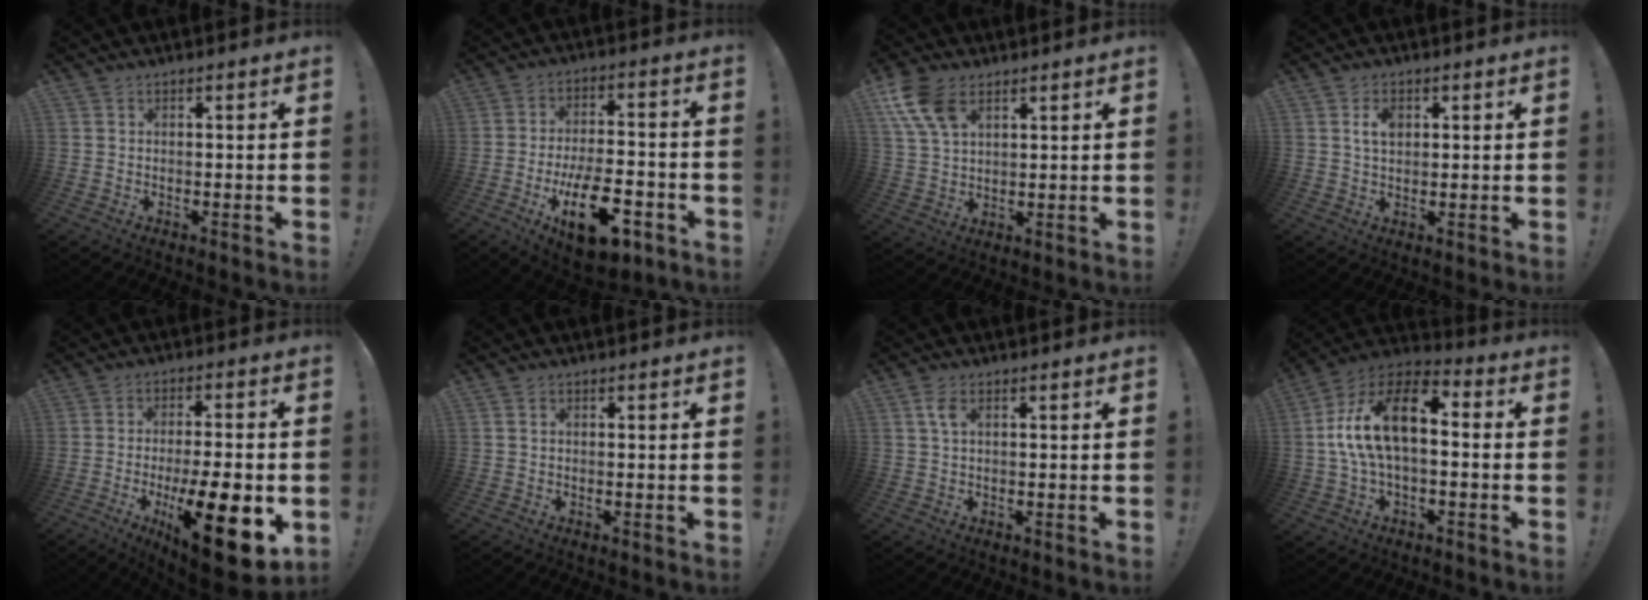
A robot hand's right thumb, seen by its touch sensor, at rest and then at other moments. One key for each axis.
{"total": 19.1, "fx": -8.3, "fy": 8.8, "fz": 14.8, "tx": -0.221, "ty": 0.049, "tz": -0.125}
{"total": 10.8, "fx": 5.5, "fy": 6.4, "fz": 6.8, "tx": -0.138, "ty": -0.014, "tz": 0.105}
{"total": 4.3, "fx": 1.3, "fy": 2.7, "fz": 3.1, "tx": -0.041, "ty": -0.003, "tz": 0.017}
{"total": 19.9, "fx": -6.3, "fy": 5.4, "fz": 18.1, "tx": -0.260, "ty": 0.023, "tz": -0.087}
{"total": 0.6, "fx": 0.0, "fy": 0.5, "fz": 0.3, "tx": -0.006, "ty": 0.002, "tz": 0.000}
{"total": 3.2, "fx": 1.0, "fy": 1.5, "fz": 2.6, "tx": -0.050, "ty": 0.002, "tz": 0.016}
{"total": 17.1, "fx": 2.1, "fy": 9.1, "fz": 14.3, "tx": -0.250, "ty": 0.003, "tz": 0.039}